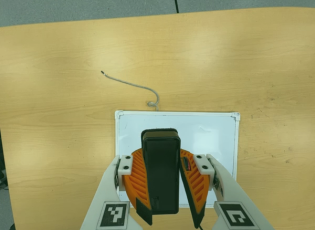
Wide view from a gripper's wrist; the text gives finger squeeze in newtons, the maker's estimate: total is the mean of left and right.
{"total": 11.3, "left": 10.3, "right": 12.3}